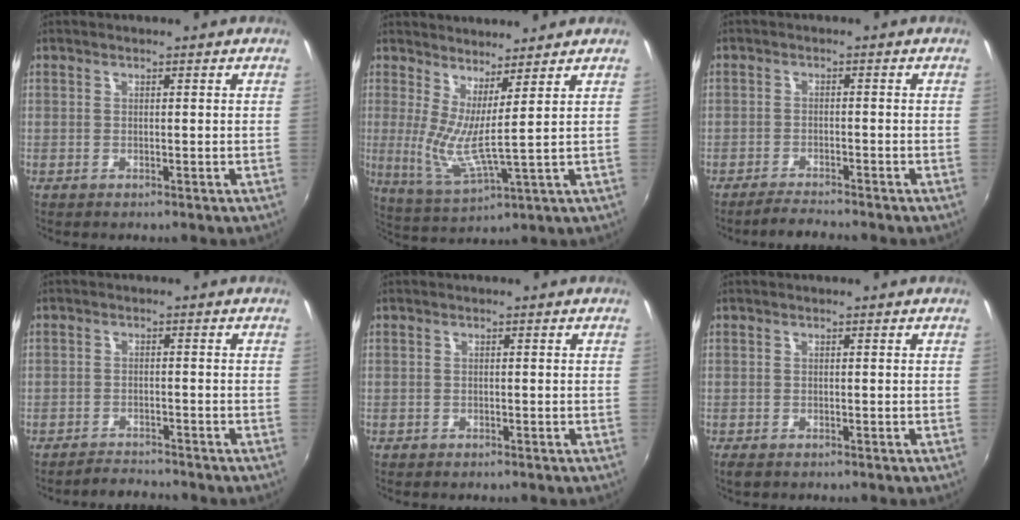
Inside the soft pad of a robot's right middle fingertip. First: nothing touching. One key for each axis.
{"total": 7.0, "fx": 3.6, "fy": -0.5, "fz": 5.9, "tx": -0.103, "ty": -0.016, "tz": 0.062}
{"total": 3.0, "fx": -3.0, "fy": 0.2, "fz": 0.6, "tx": -0.029, "ty": -0.006, "tz": -0.054}
{"total": 3.0, "fx": -2.9, "fy": 0.5, "fz": -0.1, "tx": -0.013, "ty": 0.001, "tz": -0.053}
{"total": 0.8, "fx": -0.6, "fy": 0.4, "fz": 0.2, "tx": -0.007, "ty": -0.002, "tz": -0.010}
{"total": 1.5, "fx": -0.9, "fy": 0.8, "fz": 0.8, "tx": -0.019, "ty": -0.007, "tz": -0.013}